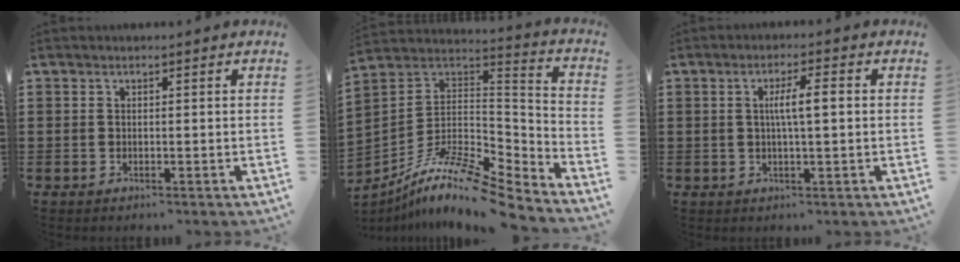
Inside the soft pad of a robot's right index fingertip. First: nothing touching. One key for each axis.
{"total": 11.8, "fx": -8.9, "fy": 2.6, "fz": 7.2, "tx": -0.145, "ty": 0.008, "tz": -0.178}
{"total": 4.2, "fx": 0.3, "fy": 0.5, "fz": 4.1, "tx": -0.076, "ty": 0.001, "tz": 0.000}